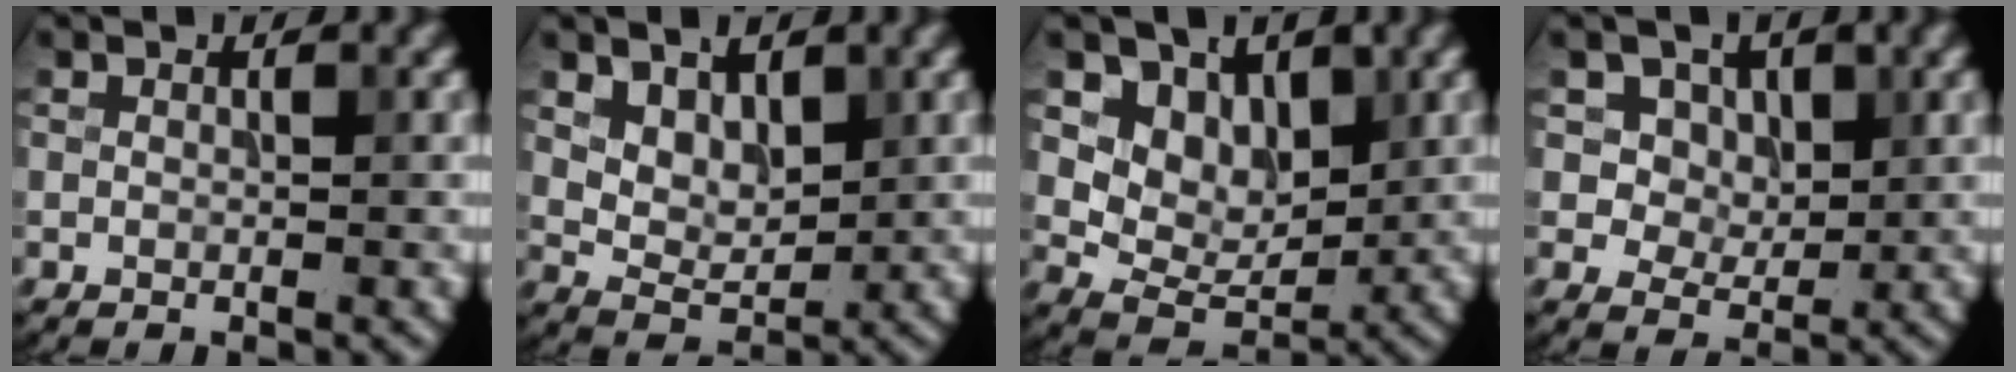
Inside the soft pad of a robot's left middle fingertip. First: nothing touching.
{"total": 4.1, "force": [2.2, 2.6, 2.4], "torque": [-0.059, -0.010, 0.054]}
{"total": 5.1, "force": [2.2, 3.7, 2.8], "torque": [-0.049, -0.014, 0.032]}
{"total": 6.5, "force": [3.2, 4.6, 3.3], "torque": [-0.067, -0.002, 0.045]}